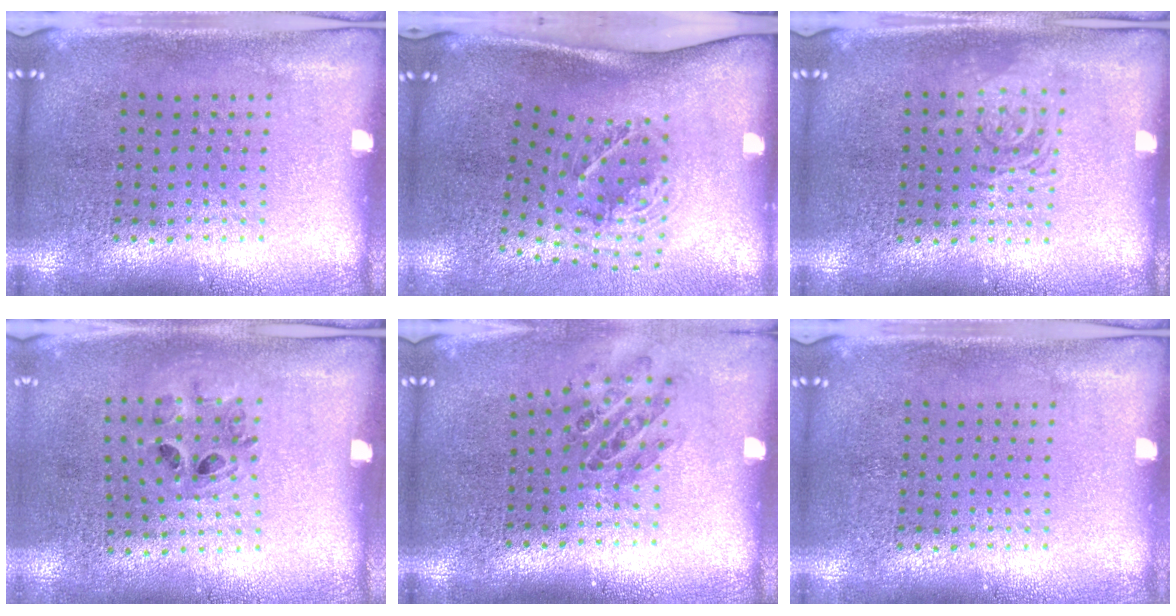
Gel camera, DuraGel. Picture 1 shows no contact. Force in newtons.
{"total": 2.1, "press": 1.3, "slide": 1.7}
{"total": 2.2, "press": 2.1, "slide": 0.4}
{"total": 0.9, "press": 0.7, "slide": 0.4}
{"total": 0.9, "press": 0.8, "slide": 0.1}
{"total": 0.0}